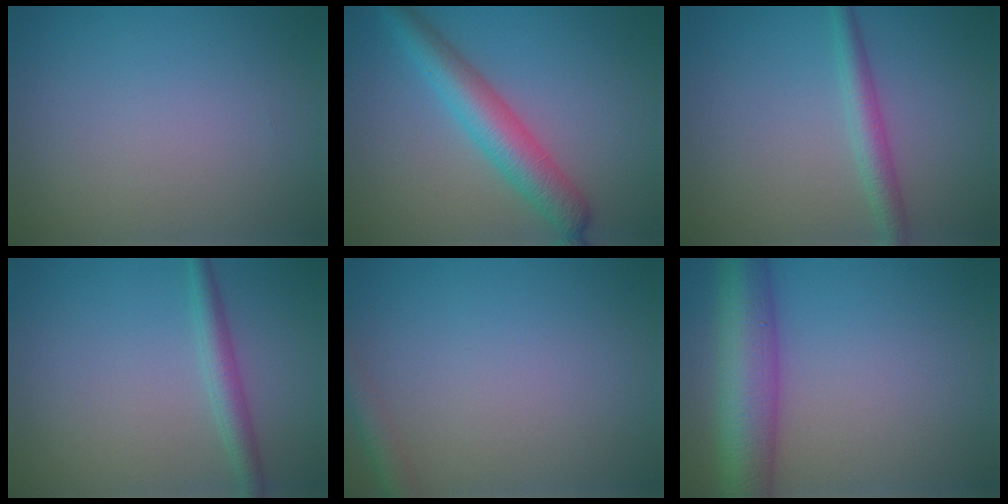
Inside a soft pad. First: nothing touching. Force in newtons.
{"total": 5.4, "press": 5.4, "slide": 0.1}
{"total": 2.7, "press": 2.7, "slide": 0.0}
{"total": 2.5, "press": 2.5, "slide": 0.0}
{"total": 2.0, "press": 2.0, "slide": 0.1}
{"total": 8.1, "press": 8.1, "slide": 0.3}